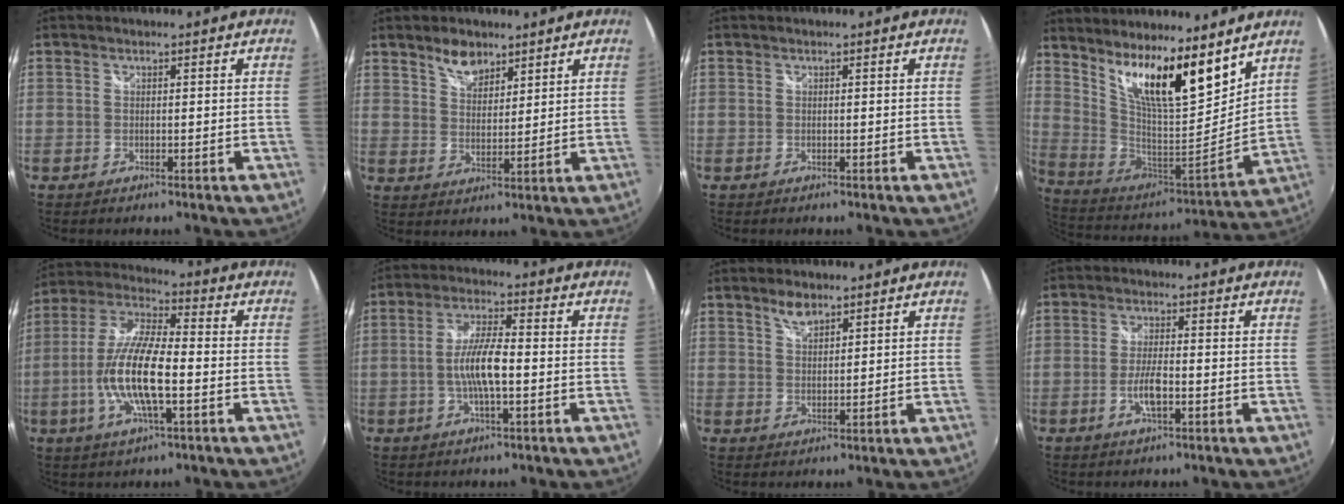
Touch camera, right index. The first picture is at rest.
{"total": 5.5, "force": [4.1, 2.8, 2.4], "torque": [-0.031, 0.003, 0.074]}
{"total": 0.0}
{"total": 18.1, "force": [11.2, 4.7, 13.4], "torque": [-0.231, -0.007, 0.211]}
{"total": 13.9, "force": [-3.3, 3.5, 13.0], "torque": [-0.265, -0.003, -0.066]}
{"total": 7.5, "force": [-1.6, 1.4, 7.2], "torque": [-0.140, 0.004, -0.030]}
{"total": 3.4, "force": [2.6, 1.4, 1.7], "torque": [-0.027, 0.003, 0.048]}
{"total": 4.2, "force": [-1.6, 0.9, 3.8], "torque": [-0.081, -0.002, -0.032]}